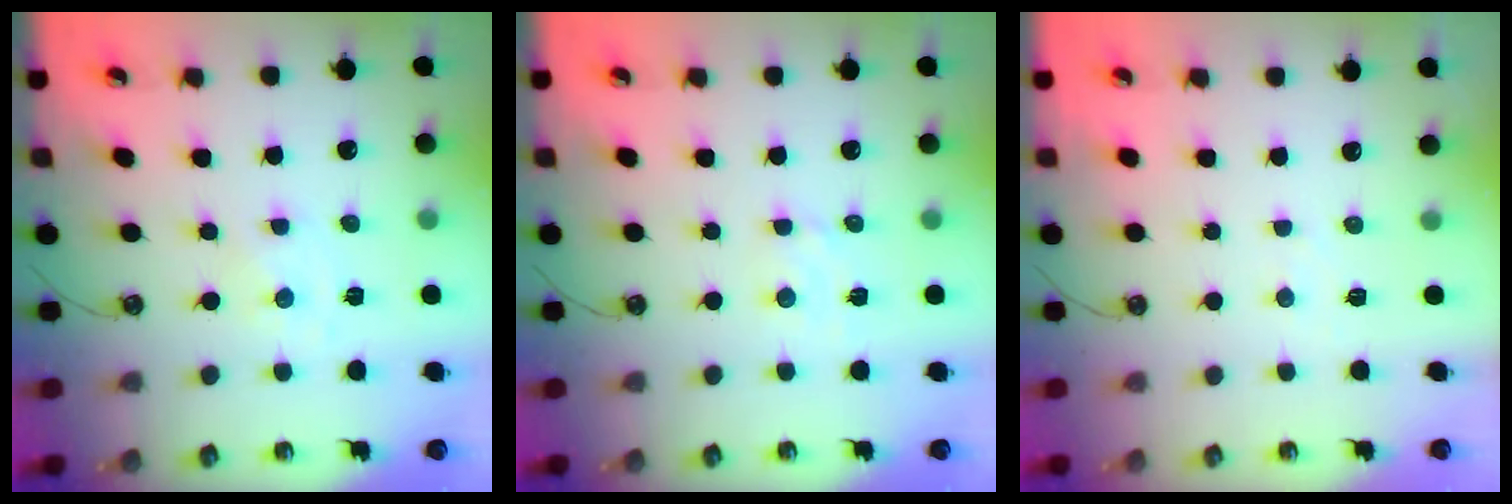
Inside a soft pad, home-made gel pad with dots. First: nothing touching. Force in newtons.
{"total": 2.2, "press": 2.2, "slide": 0.3}
{"total": 4.1, "press": 4.0, "slide": 0.5}